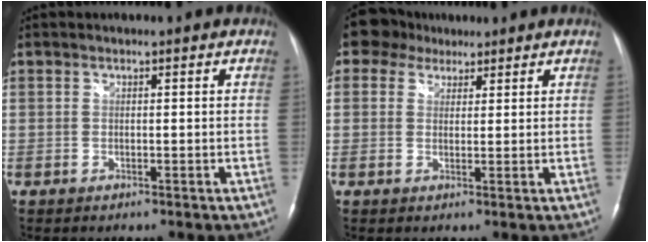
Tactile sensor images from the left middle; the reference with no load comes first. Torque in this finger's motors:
{"motor_torque": [0.05, -0.01, -0.07, 0.00]}